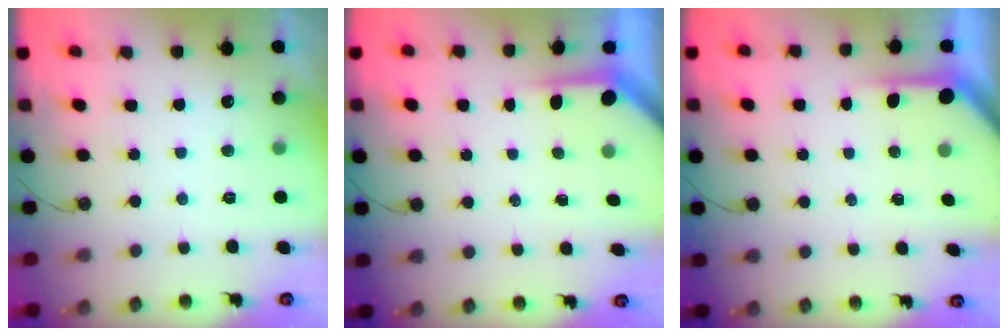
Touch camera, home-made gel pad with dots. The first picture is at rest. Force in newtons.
{"total": 3.6, "press": 3.6, "slide": 0.3}
{"total": 3.5, "press": 3.5, "slide": 0.4}